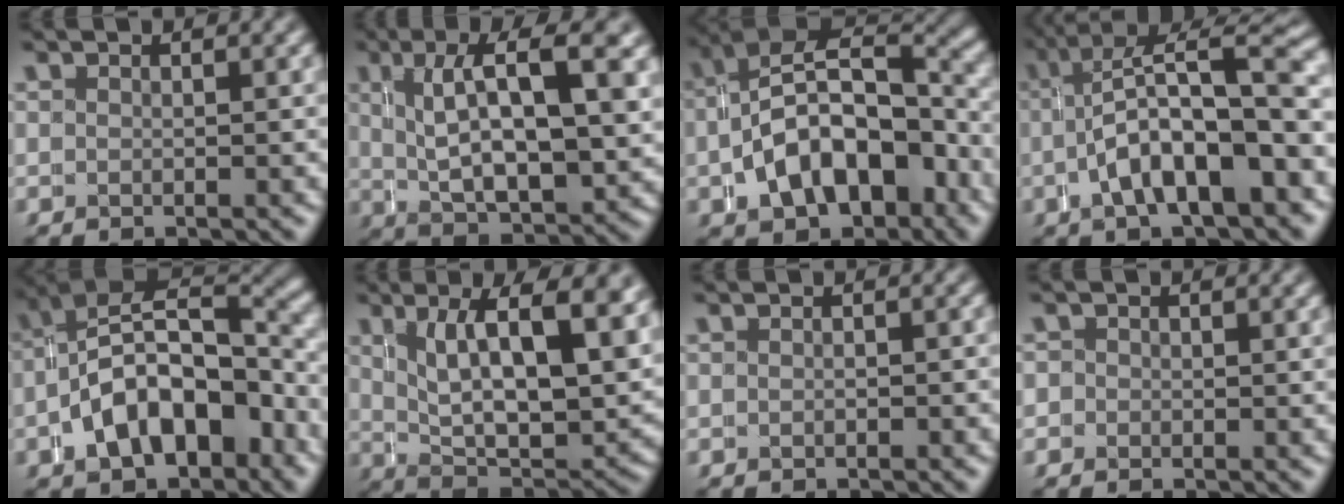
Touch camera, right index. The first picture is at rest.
{"total": 7.8, "force": [1.8, 2.5, 7.2], "torque": [-0.110, 0.008, 0.031]}
{"total": 10.1, "force": [-1.6, 6.5, 7.5], "torque": [-0.137, -0.009, -0.020]}
{"total": 10.1, "force": [-1.2, 4.1, 9.2], "torque": [-0.138, 0.004, -0.013]}
{"total": 9.0, "force": [-1.8, 5.5, 6.9], "torque": [-0.119, -0.002, -0.026]}
{"total": 9.5, "force": [2.1, 3.5, 8.6], "torque": [-0.130, -0.008, 0.040]}
{"total": 0.5, "force": [-0.4, 0.3, 0.2], "torque": [0.002, 0.004, -0.009]}
{"total": 1.2, "force": [-0.3, 1.2, -0.1], "torque": [0.005, 0.007, -0.017]}